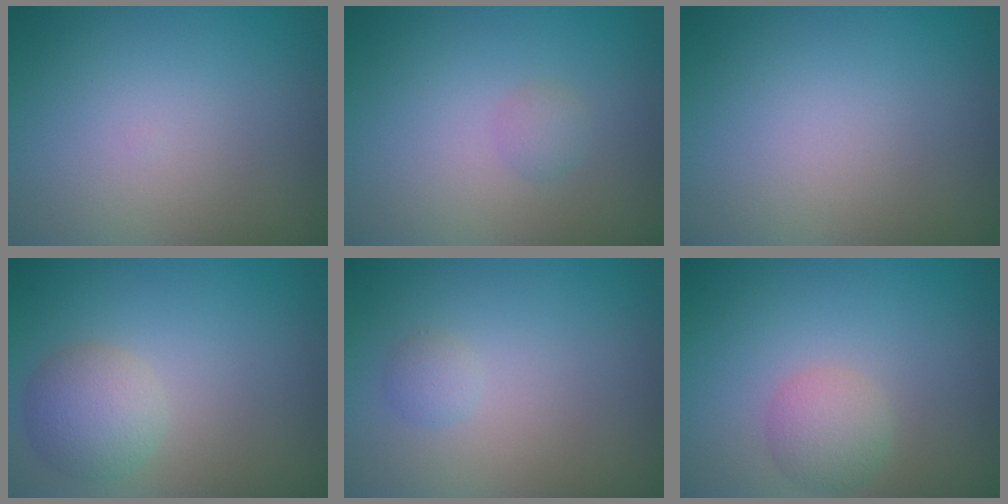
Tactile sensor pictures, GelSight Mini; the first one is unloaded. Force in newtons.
{"total": 1.0, "press": 1.0, "slide": 0.1}
{"total": 0.0}
{"total": 3.1, "press": 3.1, "slide": 0.2}
{"total": 0.8, "press": 0.8, "slide": 0.1}
{"total": 2.3, "press": 2.3, "slide": 0.2}